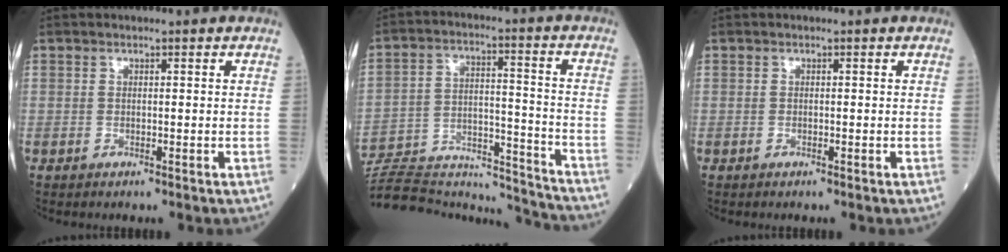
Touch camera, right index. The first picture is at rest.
{"total": 22.3, "force": [-21.4, 3.6, 5.1], "torque": [-0.112, 0.021, -0.323]}
{"total": 0.0}